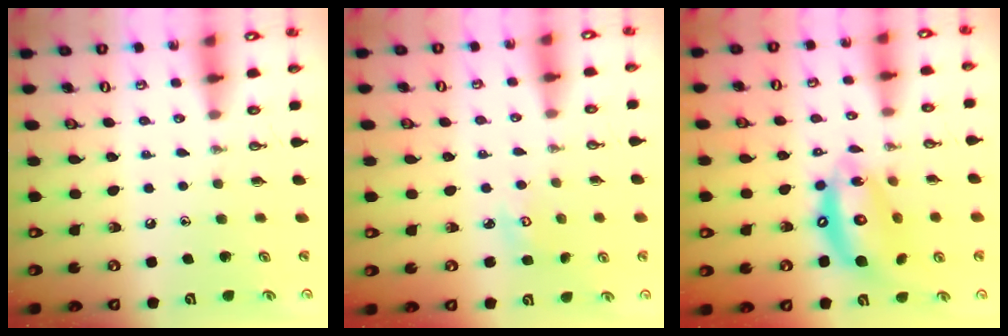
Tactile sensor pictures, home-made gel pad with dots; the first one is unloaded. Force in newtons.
{"total": 3.7, "press": 3.7, "slide": 0.4}
{"total": 15.7, "press": 15.6, "slide": 1.4}